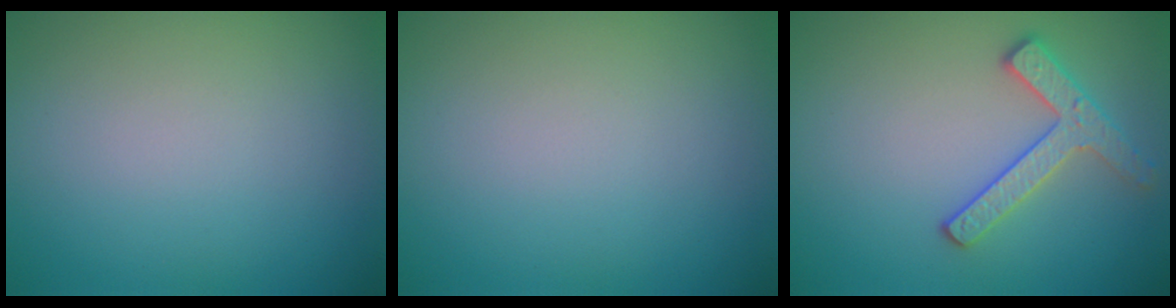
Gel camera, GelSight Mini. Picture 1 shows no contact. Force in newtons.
{"total": 0.0}
{"total": 2.5, "press": 2.5, "slide": 0.4}